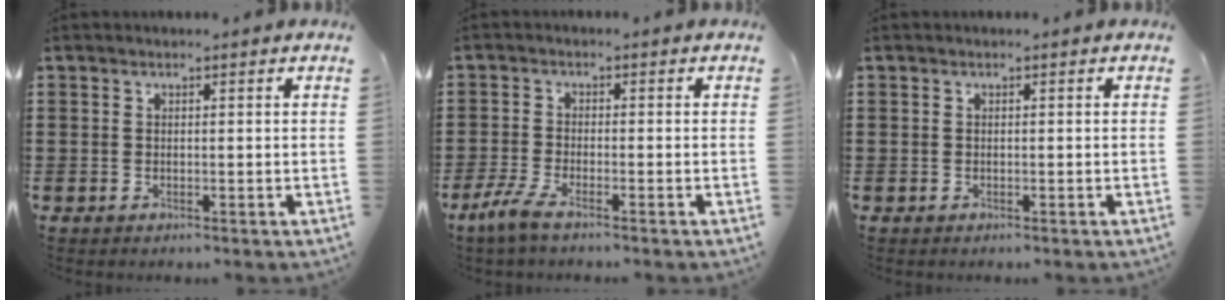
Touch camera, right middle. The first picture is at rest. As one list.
[{"total": 3.4, "force": [-2.3, 0.5, 2.5], "torque": [-0.070, -0.011, -0.050]}, {"total": 0.0}]